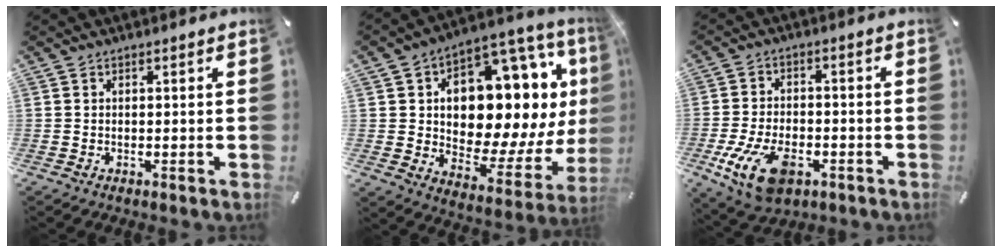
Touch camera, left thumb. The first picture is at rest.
{"total": 19.9, "force": [5.3, 12.2, 14.8], "torque": [-0.215, -0.058, 0.087]}
{"total": 12.7, "force": [-5.3, 7.5, 8.7], "torque": [-0.178, 0.012, -0.095]}